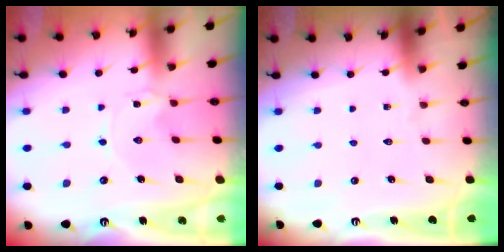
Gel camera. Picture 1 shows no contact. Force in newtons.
{"total": 0.0}